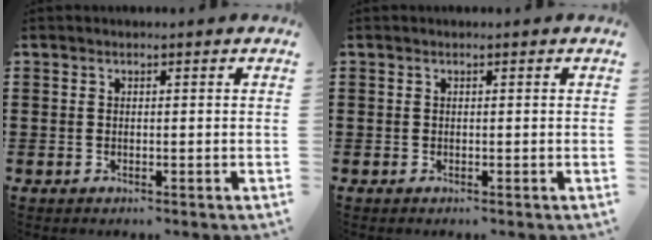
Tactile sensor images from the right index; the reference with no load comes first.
{"total": 0.0}